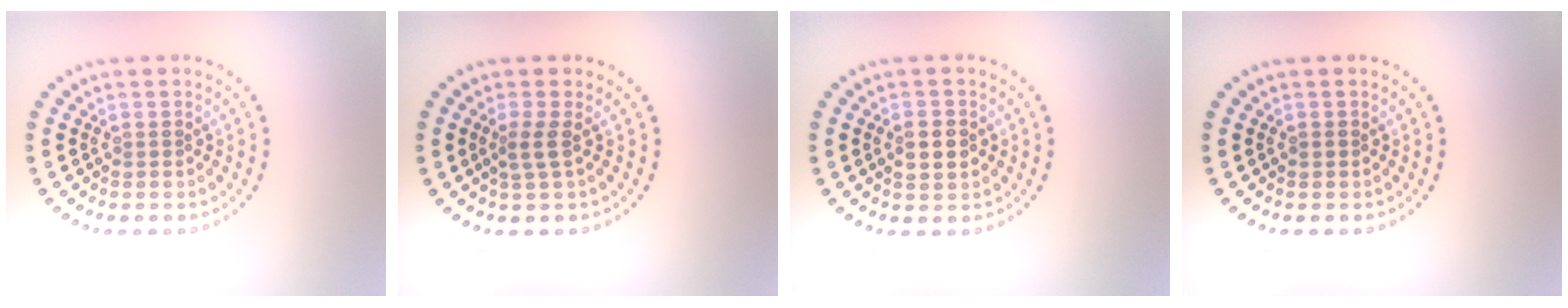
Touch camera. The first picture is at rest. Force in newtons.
{"total": 1.7, "press": 1.2, "slide": 1.2}
{"total": 2.7, "press": 2.7, "slide": 0.1}
{"total": 0.7, "press": 0.7, "slide": 0.2}